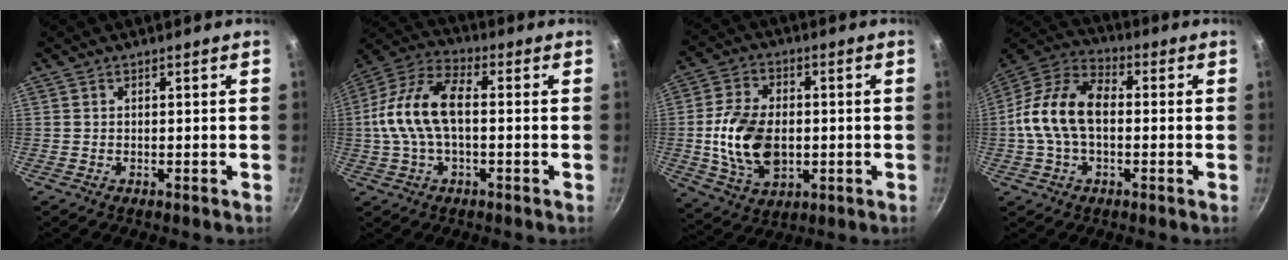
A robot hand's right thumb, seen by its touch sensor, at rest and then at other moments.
{"total": 14.1, "force": [-0.2, 7.4, 12.0], "torque": [-0.230, 0.038, -0.019]}
{"total": 14.4, "force": [-1.0, 9.5, 10.8], "torque": [-0.182, 0.003, -0.013]}
{"total": 14.5, "force": [-0.4, 9.1, 11.3], "torque": [-0.193, 0.041, -0.026]}